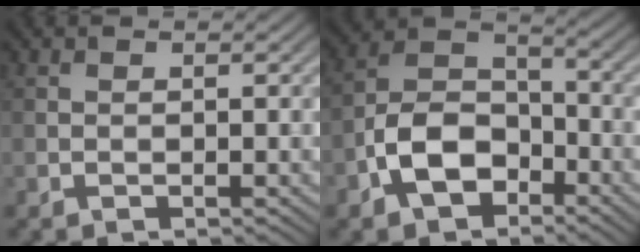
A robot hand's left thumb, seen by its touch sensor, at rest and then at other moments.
{"total": 8.9, "force": [-4.2, 5.5, 5.6], "torque": [-0.113, 0.004, -0.093]}